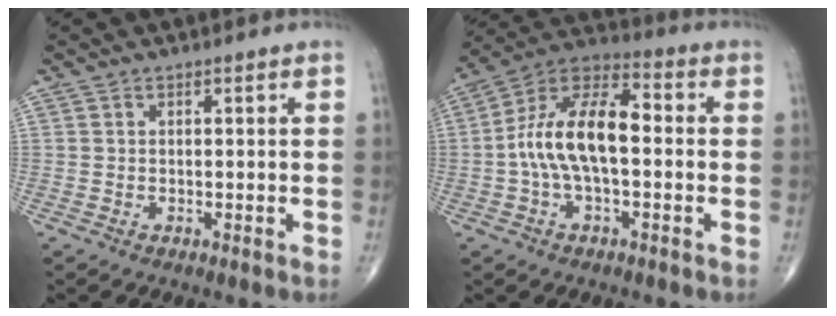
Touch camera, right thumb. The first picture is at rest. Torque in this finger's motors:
{"motor_torque": [0.22, 0.23, 1.34, -0.51, 0.17]}